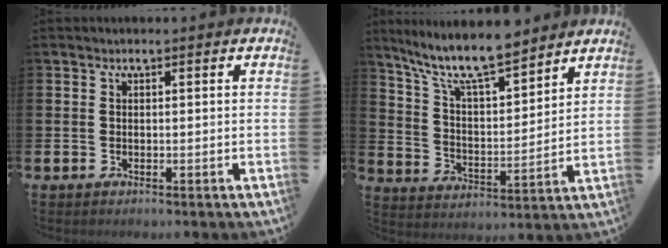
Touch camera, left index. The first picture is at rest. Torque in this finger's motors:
{"motor_torque": [0.49, -0.52, 1.06, 0.21]}